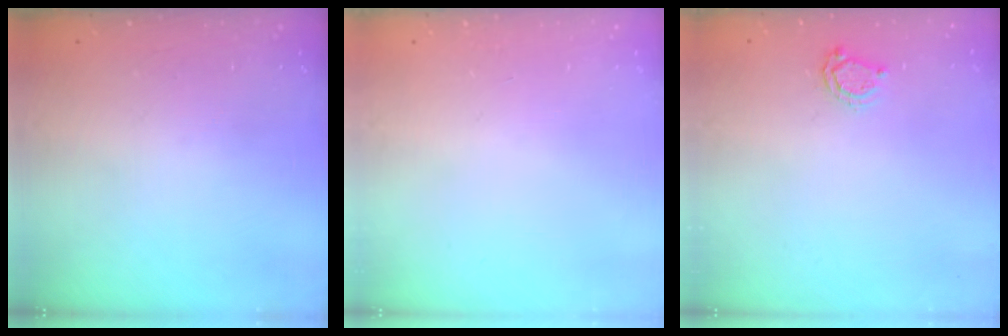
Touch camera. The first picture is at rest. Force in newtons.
{"total": 0.0}
{"total": 5.3, "press": 5.3, "slide": 0.5}